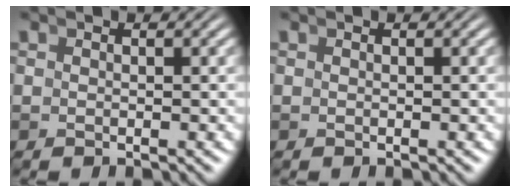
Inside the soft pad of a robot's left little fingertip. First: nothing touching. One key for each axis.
{"total": 0.0}